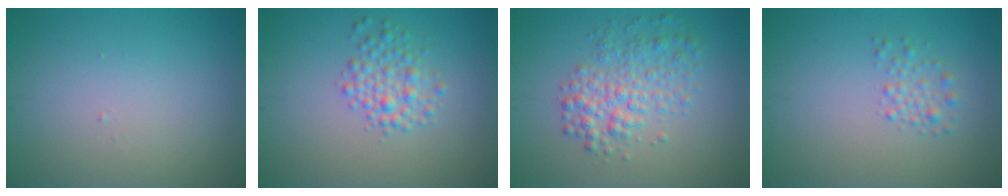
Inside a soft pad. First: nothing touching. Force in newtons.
{"total": 2.7, "press": 2.7, "slide": 0.1}
{"total": 3.7, "press": 3.7, "slide": 0.1}
{"total": 1.5, "press": 1.5, "slide": 0.1}